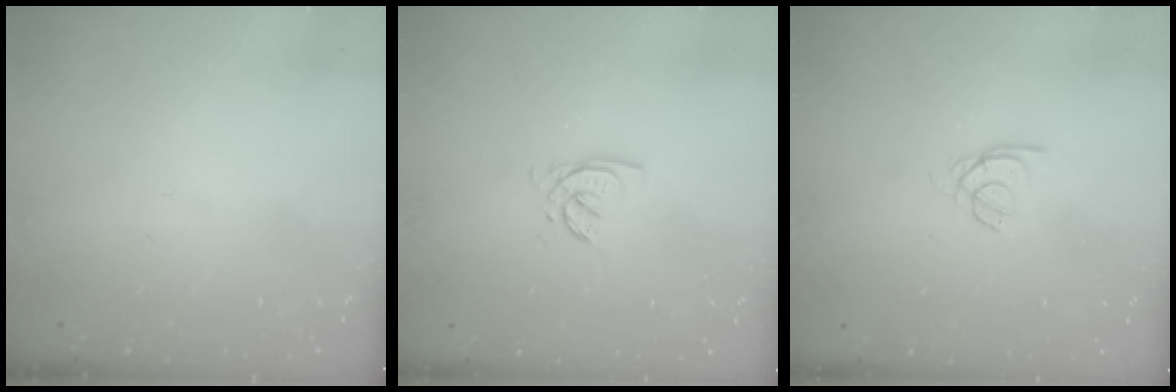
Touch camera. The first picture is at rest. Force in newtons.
{"total": 2.6, "press": 2.6, "slide": 0.2}
{"total": 2.2, "press": 2.2, "slide": 0.2}